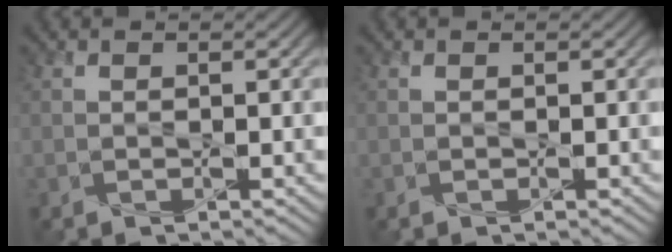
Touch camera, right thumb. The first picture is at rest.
{"total": 0.0}